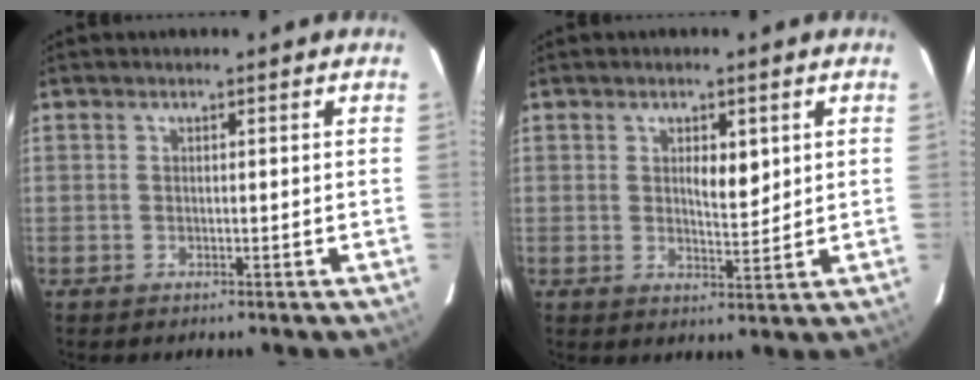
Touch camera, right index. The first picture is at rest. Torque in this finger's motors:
{"motor_torque": [0.11, 0.11, 0.07, 0.05]}